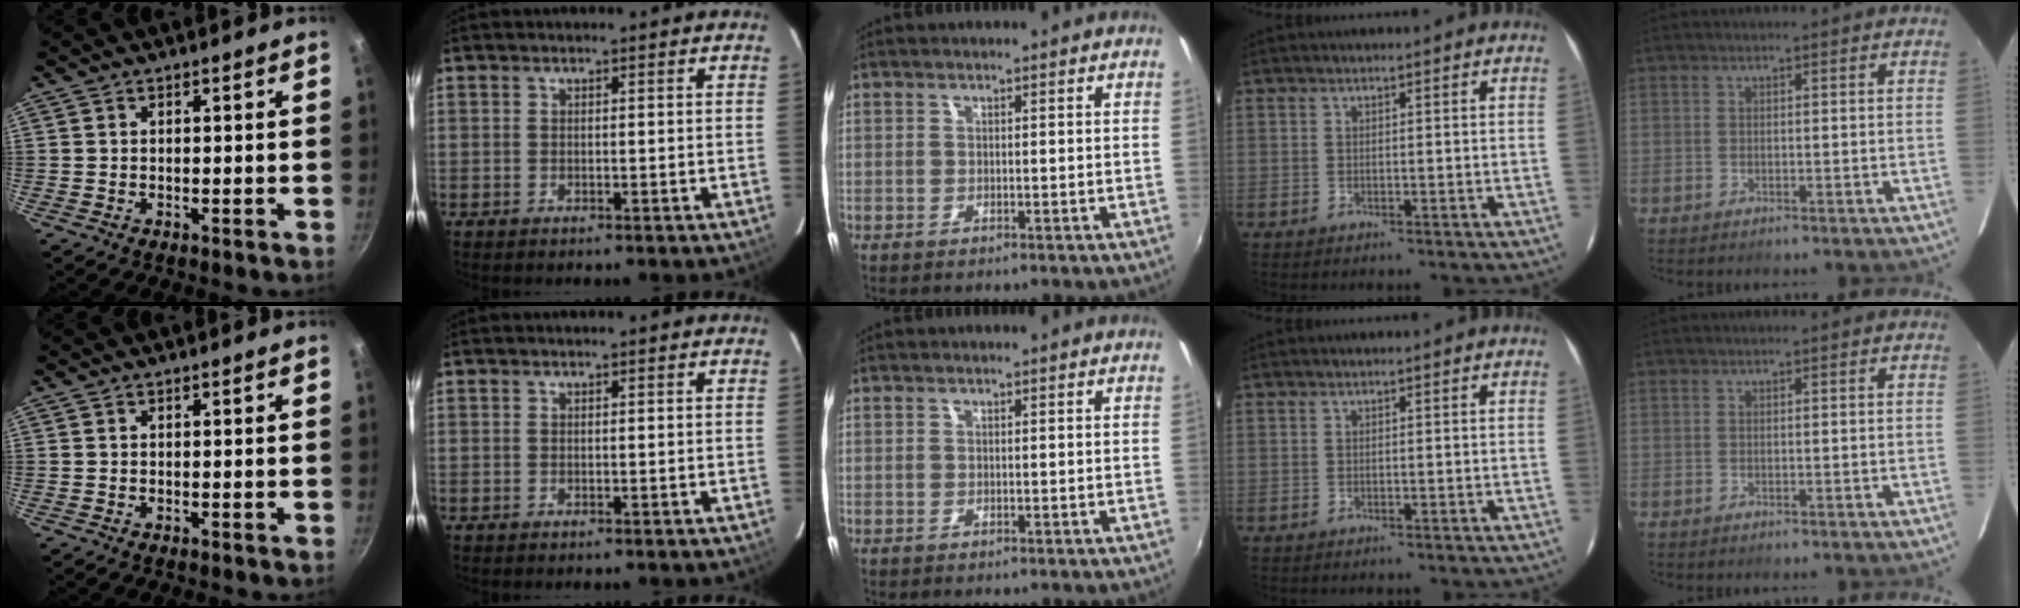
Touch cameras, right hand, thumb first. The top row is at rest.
{}